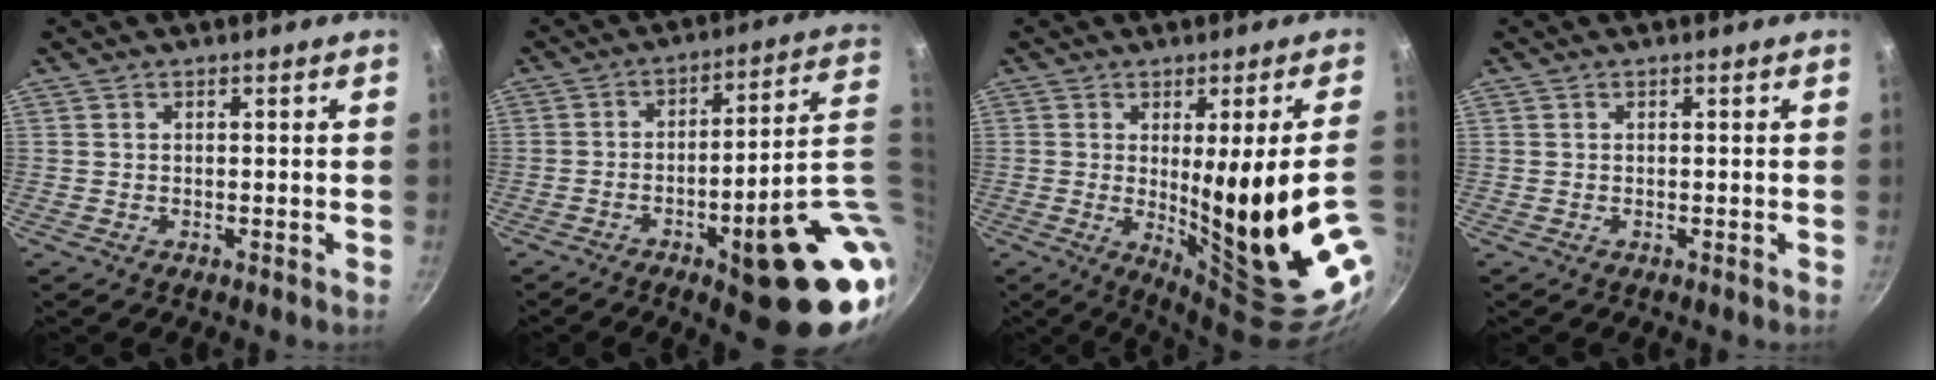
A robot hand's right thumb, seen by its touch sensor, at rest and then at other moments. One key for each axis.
{"total": 22.3, "fx": -3.5, "fy": 6.1, "fz": 21.1, "tx": -0.238, "ty": 0.013, "tz": -0.035}
{"total": 21.8, "fx": -2.6, "fy": 3.1, "fz": 21.4, "tx": -0.273, "ty": -0.039, "tz": -0.011}
{"total": 0.0}